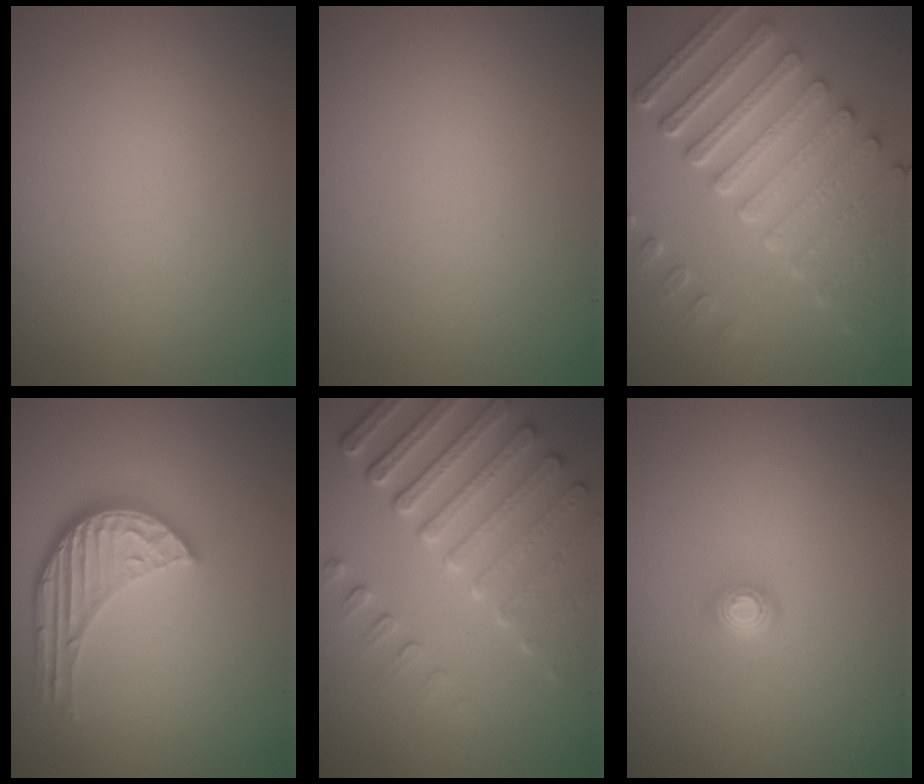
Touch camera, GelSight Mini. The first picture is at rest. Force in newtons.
{"total": 0.0}
{"total": 8.3, "press": 6.3, "slide": 5.4}
{"total": 4.5, "press": 3.7, "slide": 2.6}
{"total": 6.5, "press": 5.2, "slide": 3.9}
{"total": 1.6, "press": 1.1, "slide": 1.1}